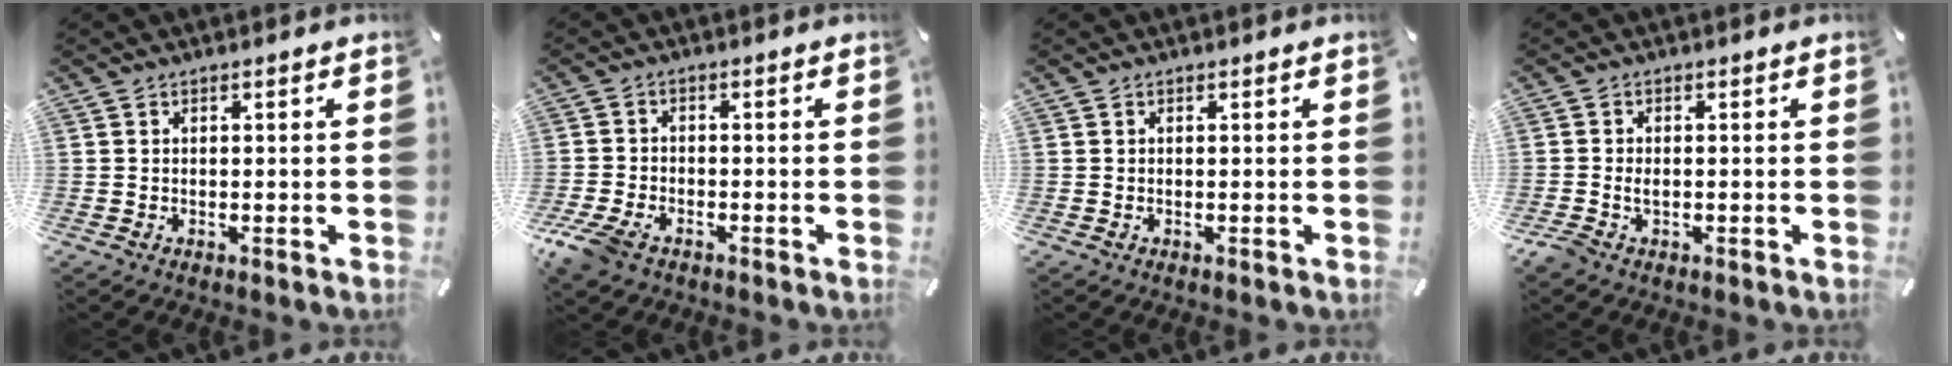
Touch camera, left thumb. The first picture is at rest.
{"total": 5.3, "force": [-3.5, 2.8, 2.8], "torque": [-0.073, 0.008, -0.070]}
{"total": 0.0}
{"total": 2.0, "force": [-0.6, 1.3, 1.4], "torque": [-0.032, 0.000, -0.013]}